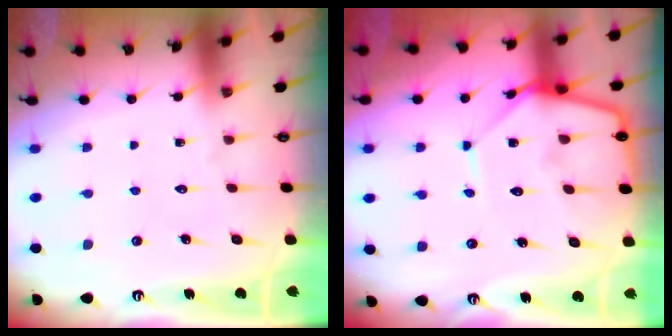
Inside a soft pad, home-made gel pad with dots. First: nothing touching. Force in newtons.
{"total": 11.2, "press": 11.1, "slide": 1.1}